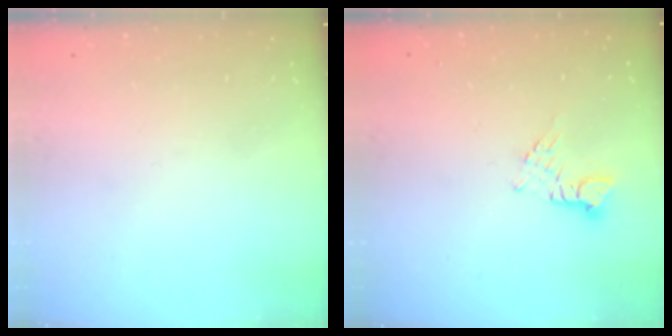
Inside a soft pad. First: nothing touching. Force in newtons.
{"total": 3.2, "press": 3.2, "slide": 0.3}